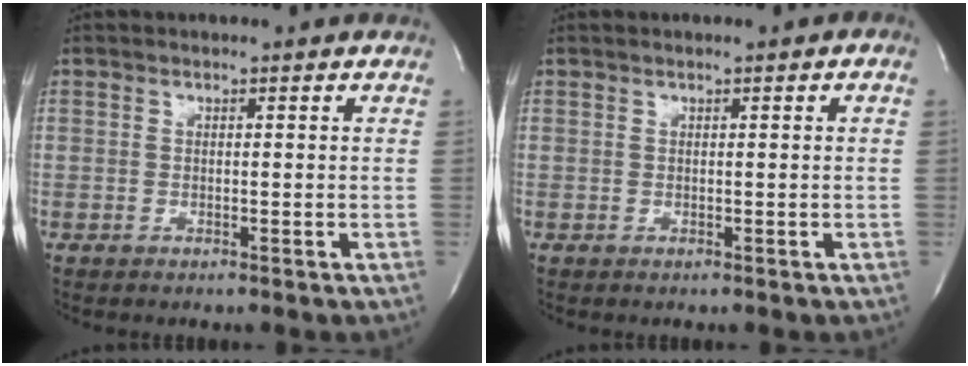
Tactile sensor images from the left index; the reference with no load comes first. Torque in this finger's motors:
{"motor_torque": [0.55, -0.45, 0.24, 0.01]}